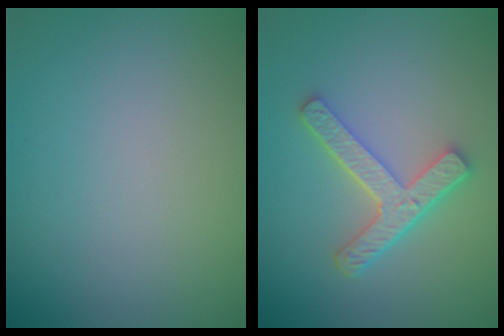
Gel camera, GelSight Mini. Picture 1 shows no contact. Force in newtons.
{"total": 4.3, "press": 3.3, "slide": 2.7}